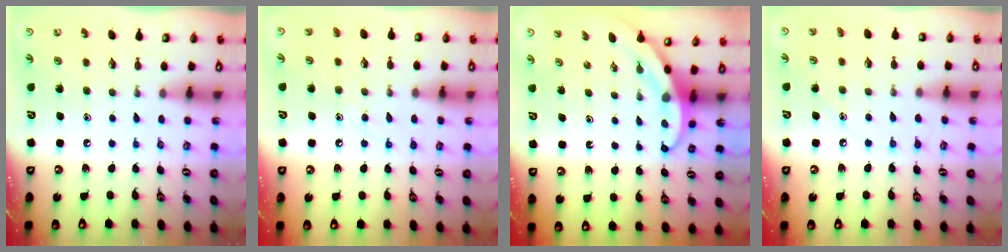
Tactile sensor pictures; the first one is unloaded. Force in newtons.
{"total": 7.5, "press": 7.4, "slide": 0.6}
{"total": 3.8, "press": 3.8, "slide": 0.3}
{"total": 4.9, "press": 4.9, "slide": 0.5}